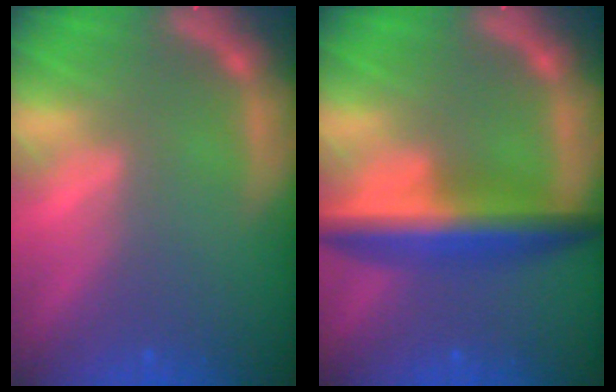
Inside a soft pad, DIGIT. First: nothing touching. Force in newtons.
{"total": 7.0}